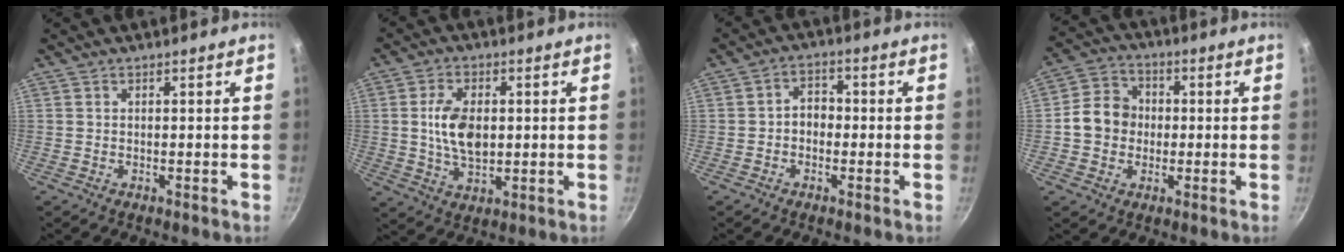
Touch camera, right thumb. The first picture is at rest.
{"total": 9.4, "force": [0.7, 5.6, 7.4], "torque": [-0.125, -0.004, 0.014]}
{"total": 4.1, "force": [-0.7, 3.2, 2.5], "torque": [-0.019, 0.017, -0.020]}
{"total": 8.9, "force": [-0.4, 7.7, 4.3], "torque": [-0.043, 0.019, -0.025]}